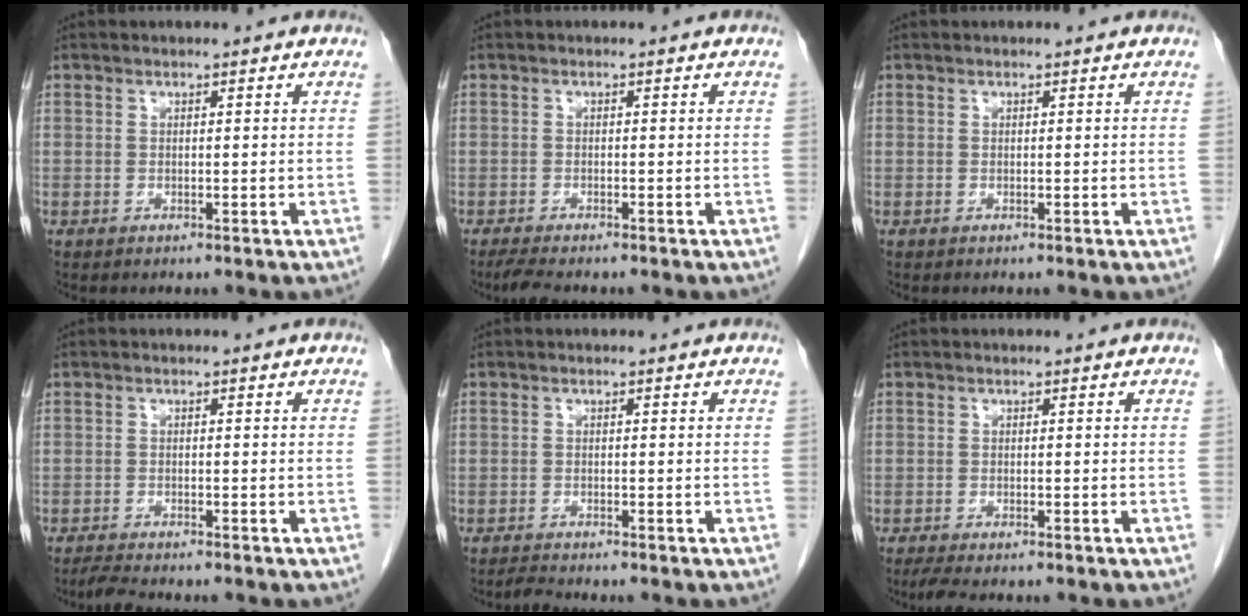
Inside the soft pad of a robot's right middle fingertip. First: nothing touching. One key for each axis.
{"total": 3.2, "fx": -2.6, "fy": 0.5, "fz": 1.8, "tx": -0.035, "ty": -0.009, "tz": -0.041}
{"total": 0.0}
{"total": 2.4, "fx": -2.2, "fy": 0.0, "fz": 0.9, "tx": -0.025, "ty": -0.010, "tz": -0.041}
{"total": 1.2, "fx": -1.2, "fy": -0.3, "fz": 0.2, "tx": -0.011, "ty": -0.008, "tz": -0.023}
{"total": 3.1, "fx": -2.5, "fy": 0.7, "fz": 1.8, "tx": -0.034, "ty": -0.010, "tz": -0.037}